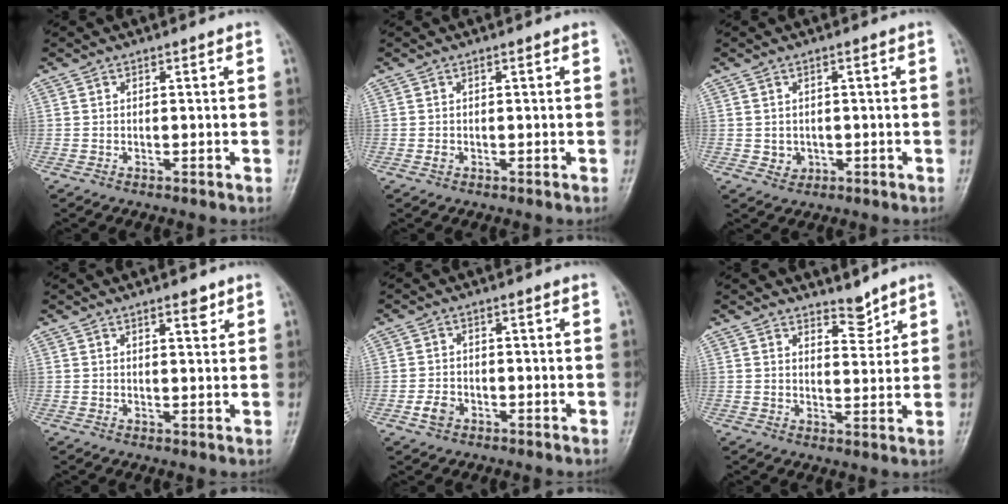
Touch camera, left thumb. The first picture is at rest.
{"total": 0.8, "force": [0.0, 0.5, 0.6], "torque": [-0.008, 0.000, 0.002]}
{"total": 2.2, "force": [-0.2, 1.9, 0.9], "torque": [-0.005, 0.001, 0.004]}
{"total": 5.0, "force": [2.8, 2.0, 3.6], "torque": [-0.034, -0.014, 0.038]}
{"total": 2.8, "force": [-1.3, 2.0, 1.4], "torque": [-0.025, 0.008, -0.024]}
{"total": 3.7, "force": [3.3, 1.3, 1.0], "torque": [0.000, -0.030, 0.054]}